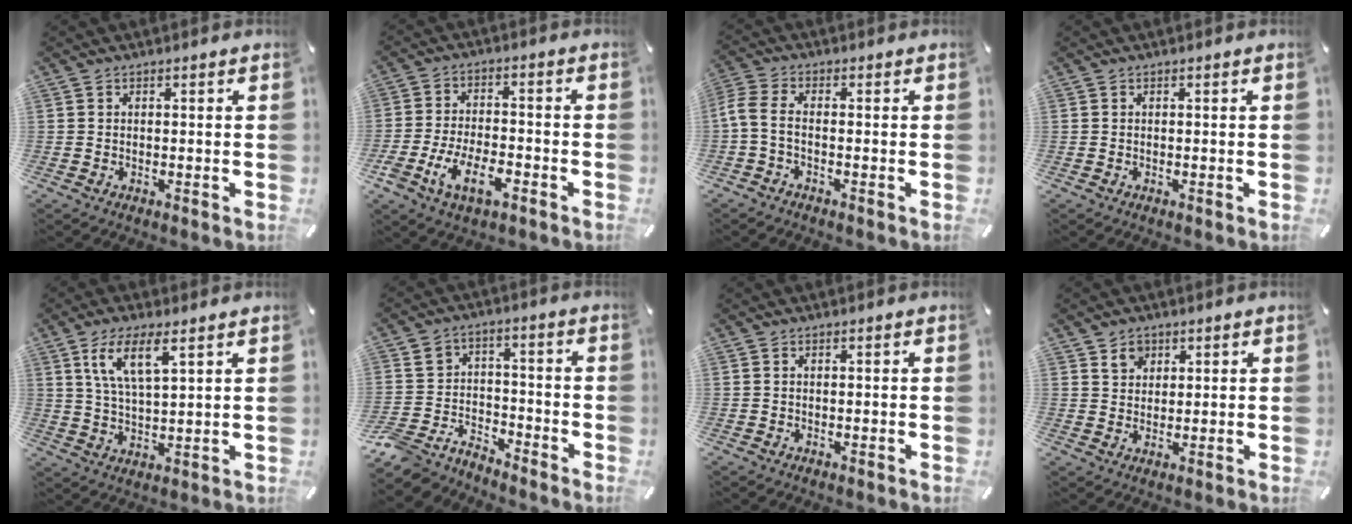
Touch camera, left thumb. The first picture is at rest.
{"total": 10.2, "force": [-5.0, 5.2, 7.2], "torque": [-0.153, 0.013, -0.092]}
{"total": 4.9, "force": [-1.2, 2.1, 4.2], "torque": [-0.093, 0.001, -0.025]}
{"total": 0.0}
{"total": 8.9, "force": [5.1, 2.9, 6.7], "torque": [-0.135, -0.004, 0.090]}
{"total": 7.9, "force": [-6.0, 5.1, 1.3], "torque": [-0.034, 0.034, -0.117]}
{"total": 0.0}
{"total": 3.9, "force": [2.1, 3.2, 0.6], "torque": [-0.005, -0.002, 0.036]}